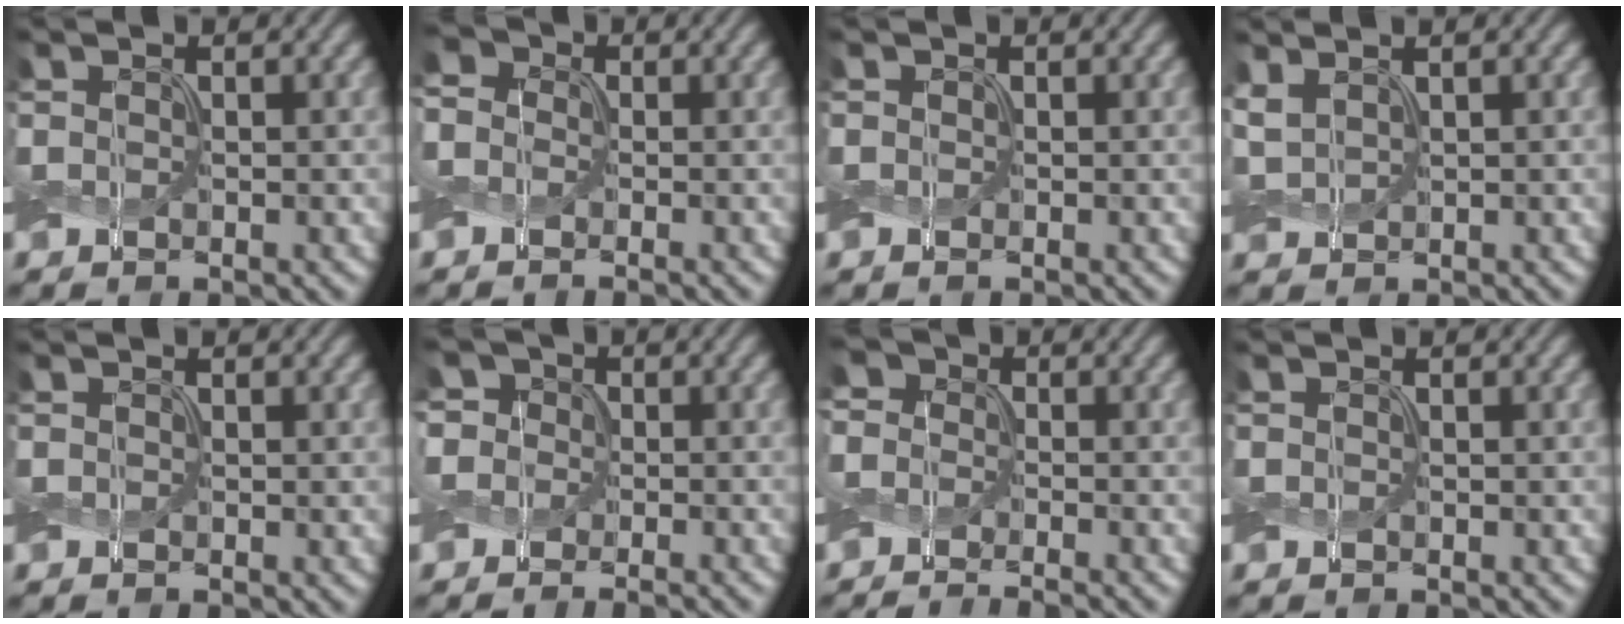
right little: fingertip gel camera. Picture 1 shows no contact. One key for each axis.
{"total": 4.1, "fx": -0.1, "fy": 3.6, "fz": 2.0, "tx": -0.040, "ty": 0.015, "tz": -0.031}
{"total": 0.0}
{"total": 2.2, "fx": 1.0, "fy": 1.2, "fz": 1.5, "tx": -0.043, "ty": 0.009, "tz": 0.022}
{"total": 0.0}
{"total": 4.8, "fx": 0.7, "fy": 4.3, "fz": 2.0, "tx": -0.024, "ty": 0.021, "tz": -0.027}
{"total": 6.1, "fx": -2.2, "fy": 4.5, "fz": 3.5, "tx": -0.052, "ty": 0.003, "tz": -0.063}
{"total": 0.0}